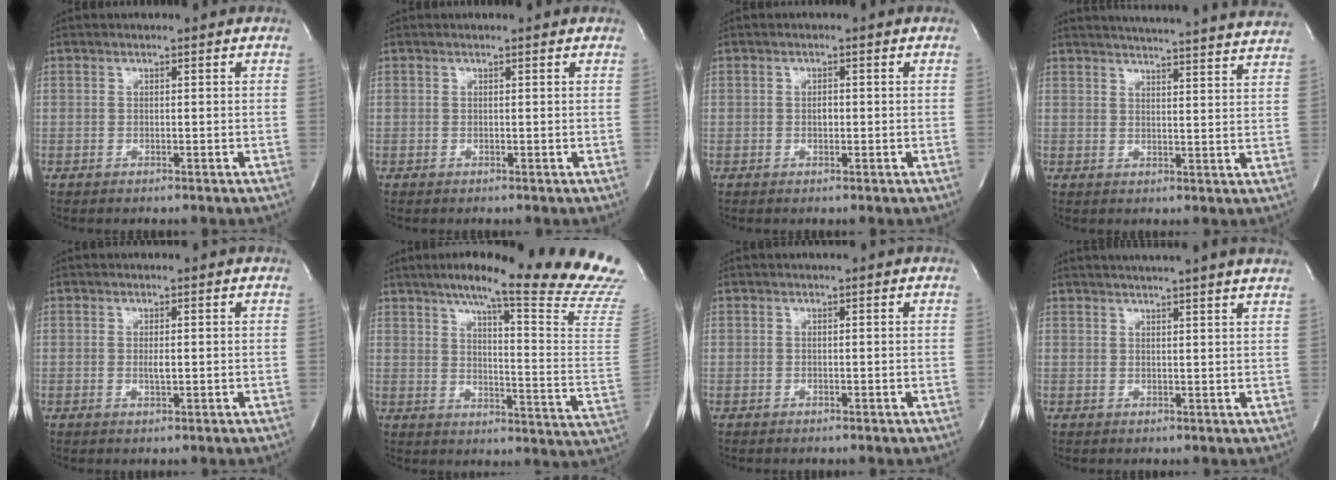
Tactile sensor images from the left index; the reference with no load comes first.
{"total": 0.7, "force": [0.7, 0.0, 0.1], "torque": [-0.008, -0.002, 0.004]}
{"total": 1.0, "force": [-0.1, 0.6, 0.8], "torque": [-0.014, 0.000, -0.002]}
{"total": 23.5, "force": [22.4, 0.4, 6.9], "torque": [-0.103, -0.053, 0.264]}
{"total": 1.2, "force": [0.0, 0.2, 1.2], "torque": [-0.025, -0.004, 0.001]}
{"total": 26.8, "force": [22.6, -1.1, 14.5], "torque": [-0.179, -0.097, 0.278]}
{"total": 0.0}
{"total": 10.3, "force": [9.2, -0.8, 4.4], "torque": [-0.066, 0.012, 0.100]}